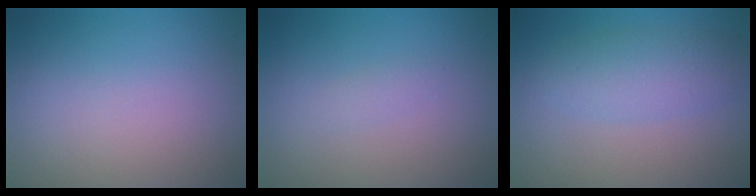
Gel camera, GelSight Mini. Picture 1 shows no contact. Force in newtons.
{"total": 0.6, "press": 0.6, "slide": 0.0}
{"total": 3.2, "press": 3.2, "slide": 0.1}